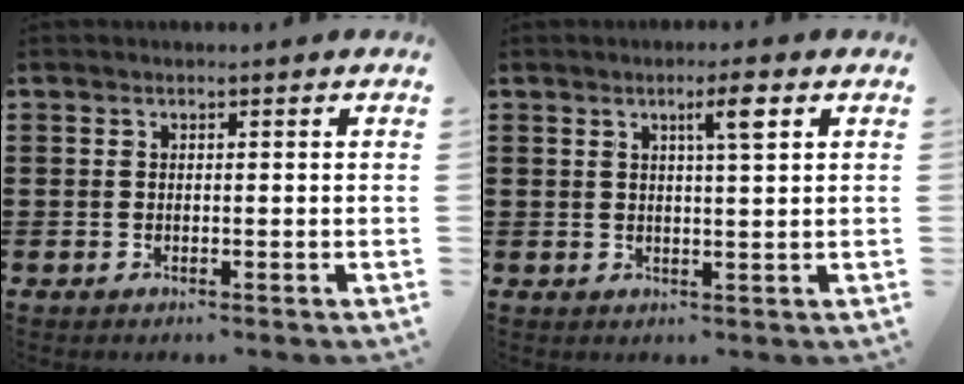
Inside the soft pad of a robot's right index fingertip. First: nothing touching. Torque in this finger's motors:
{"motor_torque": [0.74, 0.15, 0.22, 0.08]}